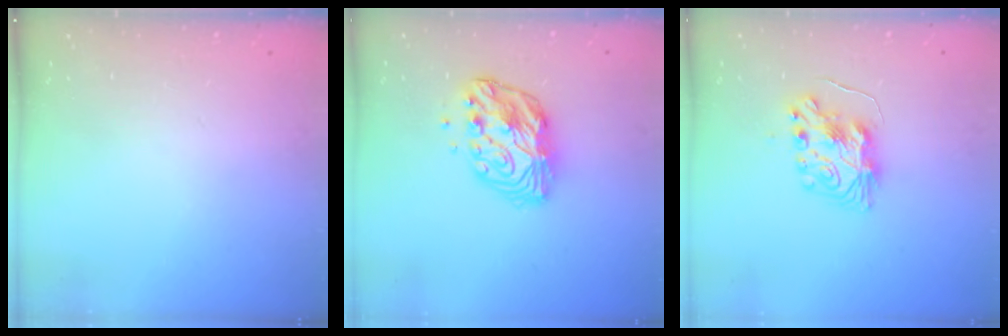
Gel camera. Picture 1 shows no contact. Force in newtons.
{"total": 11.1, "press": 11.1, "slide": 0.8}
{"total": 9.0, "press": 9.0, "slide": 0.5}